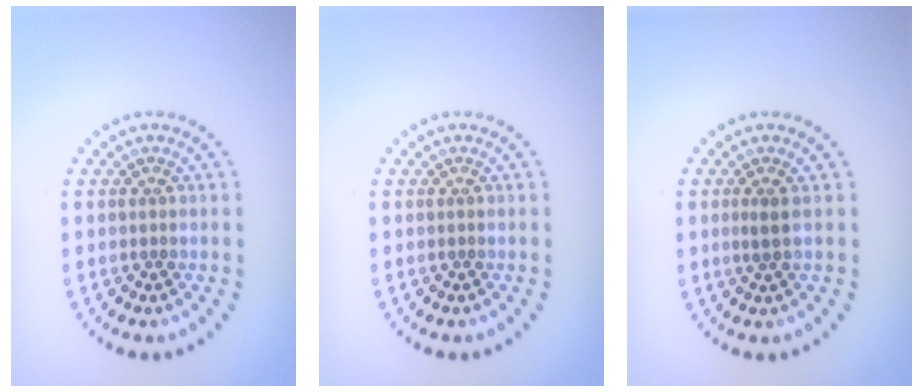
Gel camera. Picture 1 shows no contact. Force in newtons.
{"total": 0.0}
{"total": 1.2, "press": 0.9, "slide": 0.8}